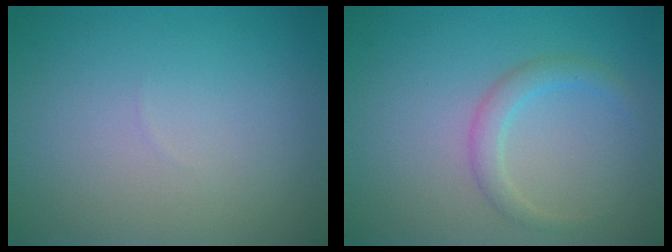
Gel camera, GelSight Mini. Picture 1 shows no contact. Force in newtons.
{"total": 1.9, "press": 1.9, "slide": 0.2}